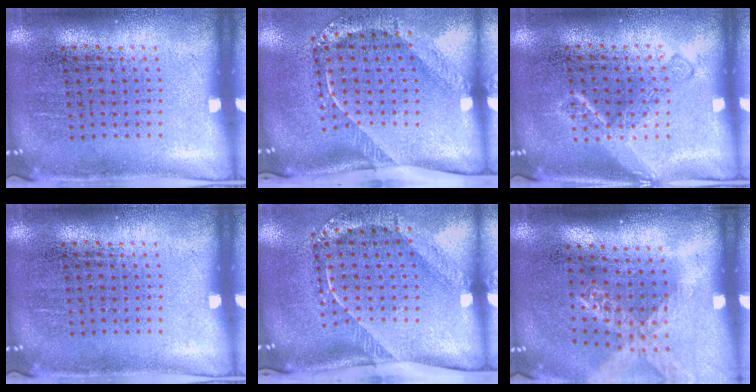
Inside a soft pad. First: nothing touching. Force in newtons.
{"total": 2.6, "press": 1.7, "slide": 2.0}
{"total": 2.3, "press": 2.3, "slide": 0.3}
{"total": 0.0}
{"total": 2.6, "press": 1.7, "slide": 2.0}
{"total": 1.6, "press": 1.4, "slide": 0.8}